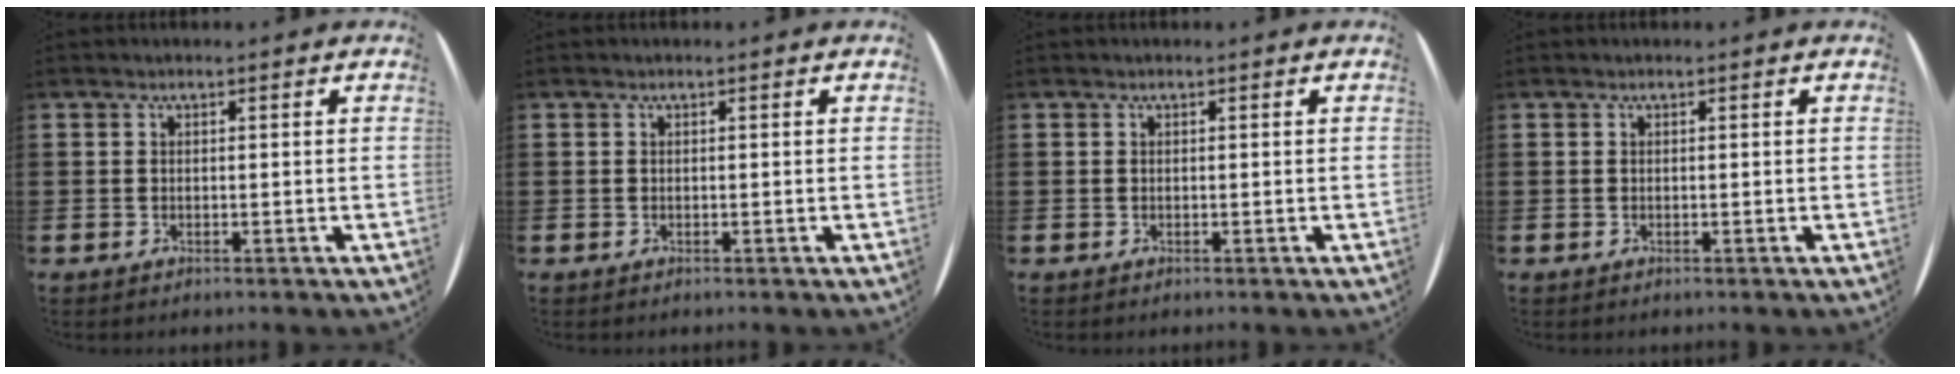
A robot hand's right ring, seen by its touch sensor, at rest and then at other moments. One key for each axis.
{"total": 0.0}
{"total": 0.0}
{"total": 0.0}